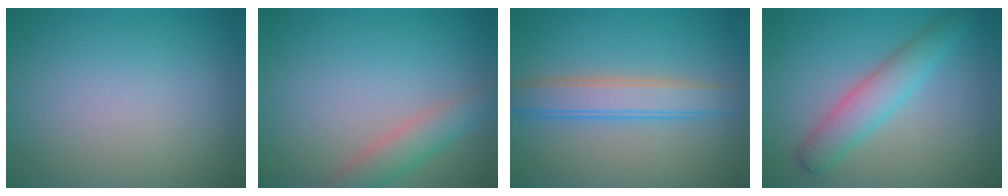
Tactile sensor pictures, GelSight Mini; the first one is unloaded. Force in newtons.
{"total": 2.9, "press": 2.9, "slide": 0.1}
{"total": 3.9, "press": 3.9, "slide": 0.2}
{"total": 3.7, "press": 3.7, "slide": 0.1}